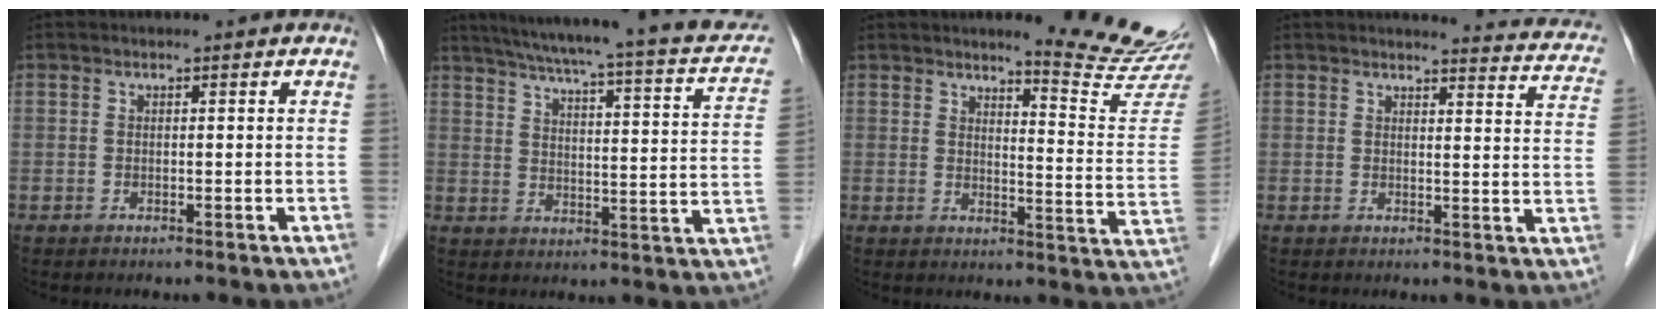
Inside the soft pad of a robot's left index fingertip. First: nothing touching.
{"total": 23.3, "force": [18.6, 3.2, 13.7], "torque": [-0.201, -0.003, 0.219]}
{"total": 12.7, "force": [12.0, -1.5, 3.8], "torque": [-0.046, -0.100, 0.135]}
{"total": 10.6, "force": [10.3, 1.1, 2.1], "torque": [-0.003, -0.055, 0.083]}